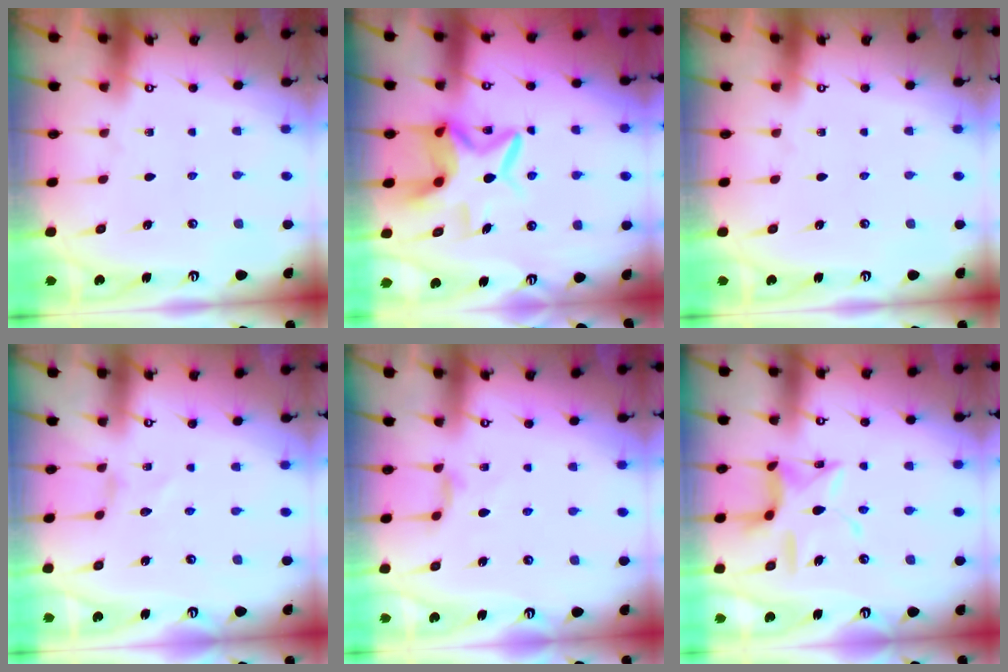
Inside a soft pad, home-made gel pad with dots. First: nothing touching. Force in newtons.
{"total": 10.1, "press": 10.0, "slide": 1.0}
{"total": 0.0}
{"total": 0.0}
{"total": 4.6, "press": 4.5, "slide": 0.7}
{"total": 12.7, "press": 12.7, "slide": 1.1}